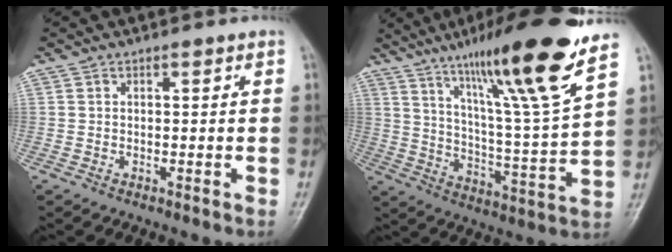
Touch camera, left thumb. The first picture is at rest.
{"total": 20.4, "force": [13.1, 1.0, 15.6], "torque": [-0.237, -0.060, 0.214]}